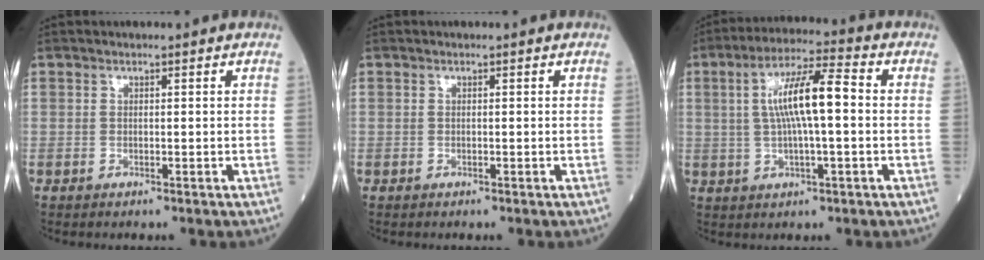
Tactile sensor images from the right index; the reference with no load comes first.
{"total": 0.0}
{"total": 10.2, "force": [0.8, 1.4, 10.0], "torque": [-0.187, 0.019, 0.012]}